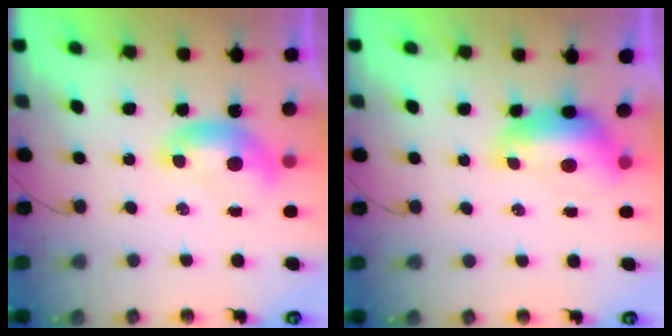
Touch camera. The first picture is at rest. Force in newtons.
{"total": 1.2, "press": 1.1, "slide": 0.5}